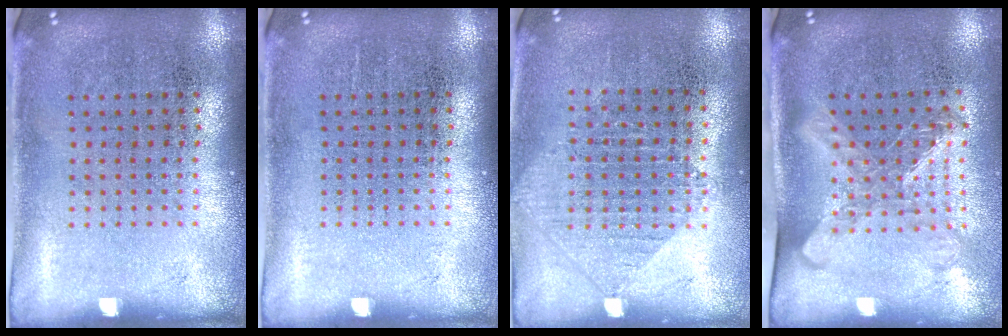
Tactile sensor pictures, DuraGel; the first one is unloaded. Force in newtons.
{"total": 0.0}
{"total": 0.9, "press": 0.9, "slide": 0.2}
{"total": 1.6, "press": 1.3, "slide": 0.9}